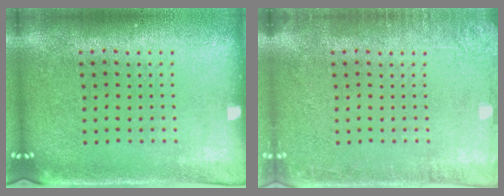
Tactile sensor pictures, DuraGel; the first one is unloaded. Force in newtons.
{"total": 2.1, "press": 2.1, "slide": 0.3}